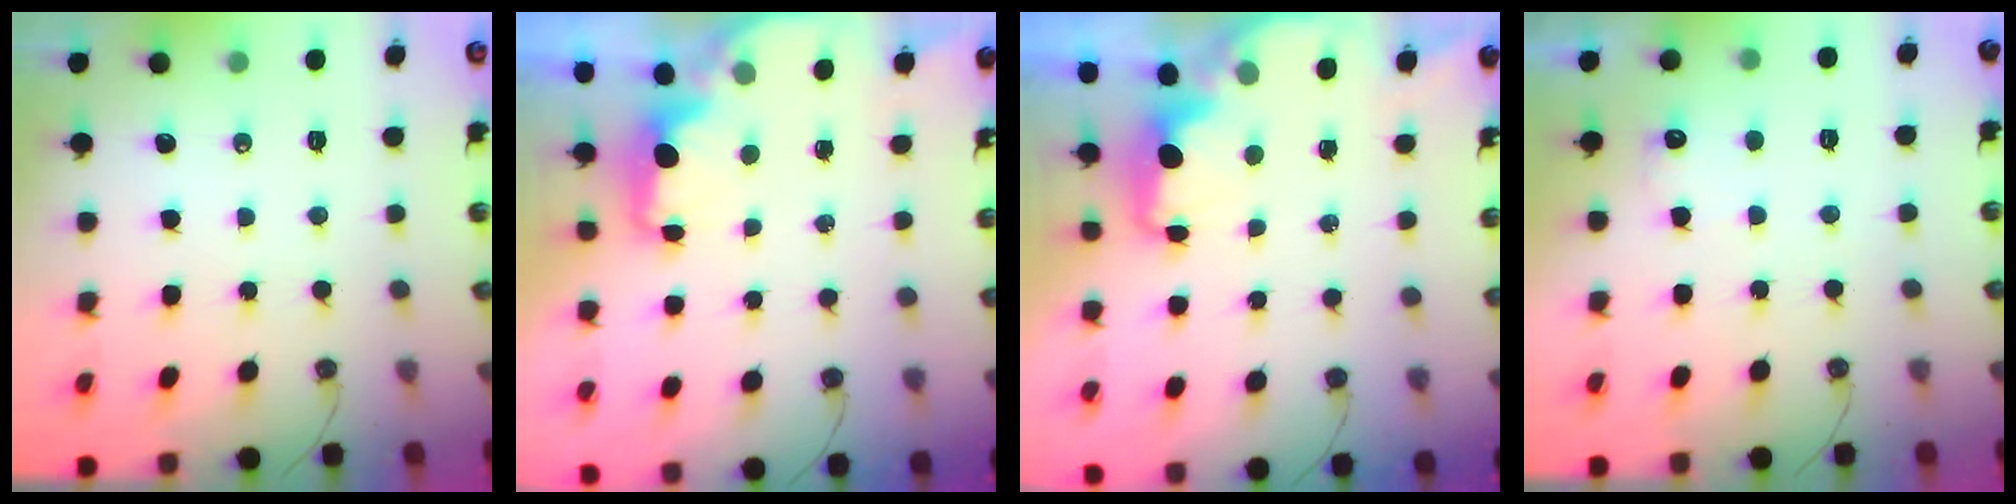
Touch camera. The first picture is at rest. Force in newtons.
{"total": 2.1, "press": 2.1, "slide": 0.6}
{"total": 2.1, "press": 2.0, "slide": 0.8}
{"total": 5.8, "press": 5.8, "slide": 0.4}